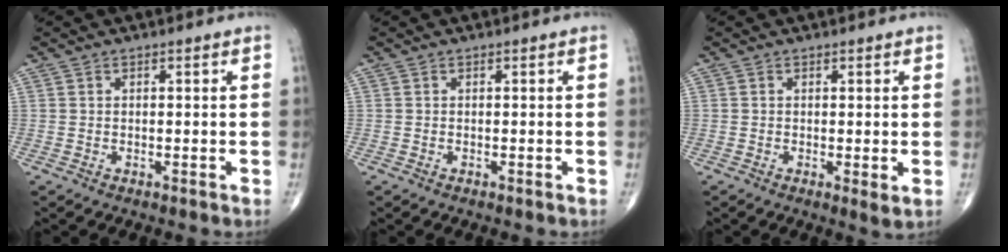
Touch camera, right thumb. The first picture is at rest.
{"total": 0.0}
{"total": 2.0, "force": [-0.1, 0.4, 1.9], "torque": [-0.033, -0.009, -0.003]}